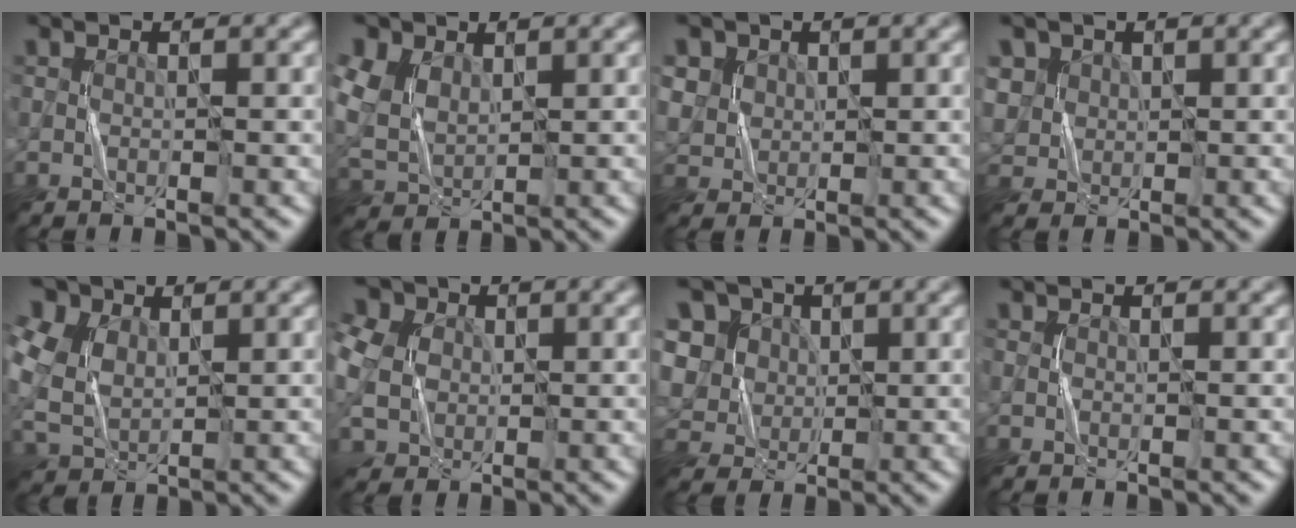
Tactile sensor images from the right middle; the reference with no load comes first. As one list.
[{"total": 6.2, "force": [2.3, 4.5, 3.5], "torque": [-0.104, 0.011, 0.048]}, {"total": 3.4, "force": [1.5, 2.9, 1.0], "torque": [-0.050, 0.003, 0.044]}, {"total": 2.9, "force": [1.1, 2.6, 0.7], "torque": [-0.036, 0.000, 0.041]}, {"total": 11.0, "force": [3.9, 8.1, 6.5], "torque": [-0.166, 0.035, 0.061]}, {"total": 9.9, "force": [1.5, 7.9, 5.7], "torque": [-0.139, 0.025, 0.009]}, {"total": 10.0, "force": [4.0, 8.0, 4.4], "torque": [-0.108, 0.028, 0.052]}, {"total": 0.0}]